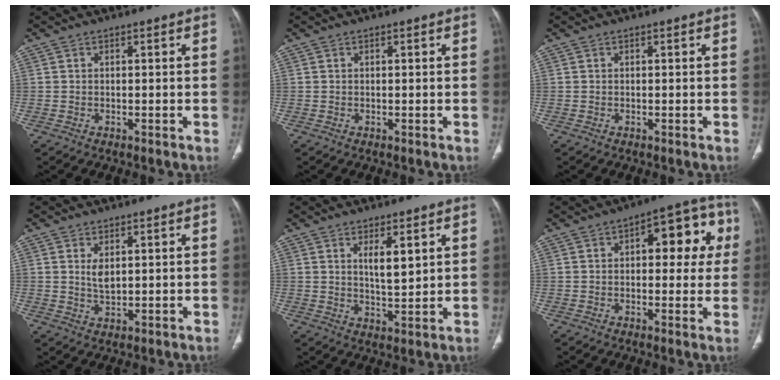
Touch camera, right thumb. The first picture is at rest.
{"total": 0.0}
{"total": 0.0}
{"total": 3.1, "force": [1.0, 1.5, 2.5], "torque": [-0.043, -0.011, 0.025]}
{"total": 5.8, "force": [2.4, 1.8, 5.0], "torque": [-0.077, -0.025, 0.045]}
{"total": 12.7, "force": [3.1, 6.2, 10.7], "torque": [-0.089, 0.020, 0.033]}